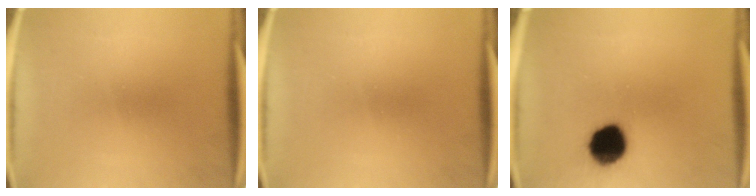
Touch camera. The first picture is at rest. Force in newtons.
{"total": 0.0}
{"total": 12.1}